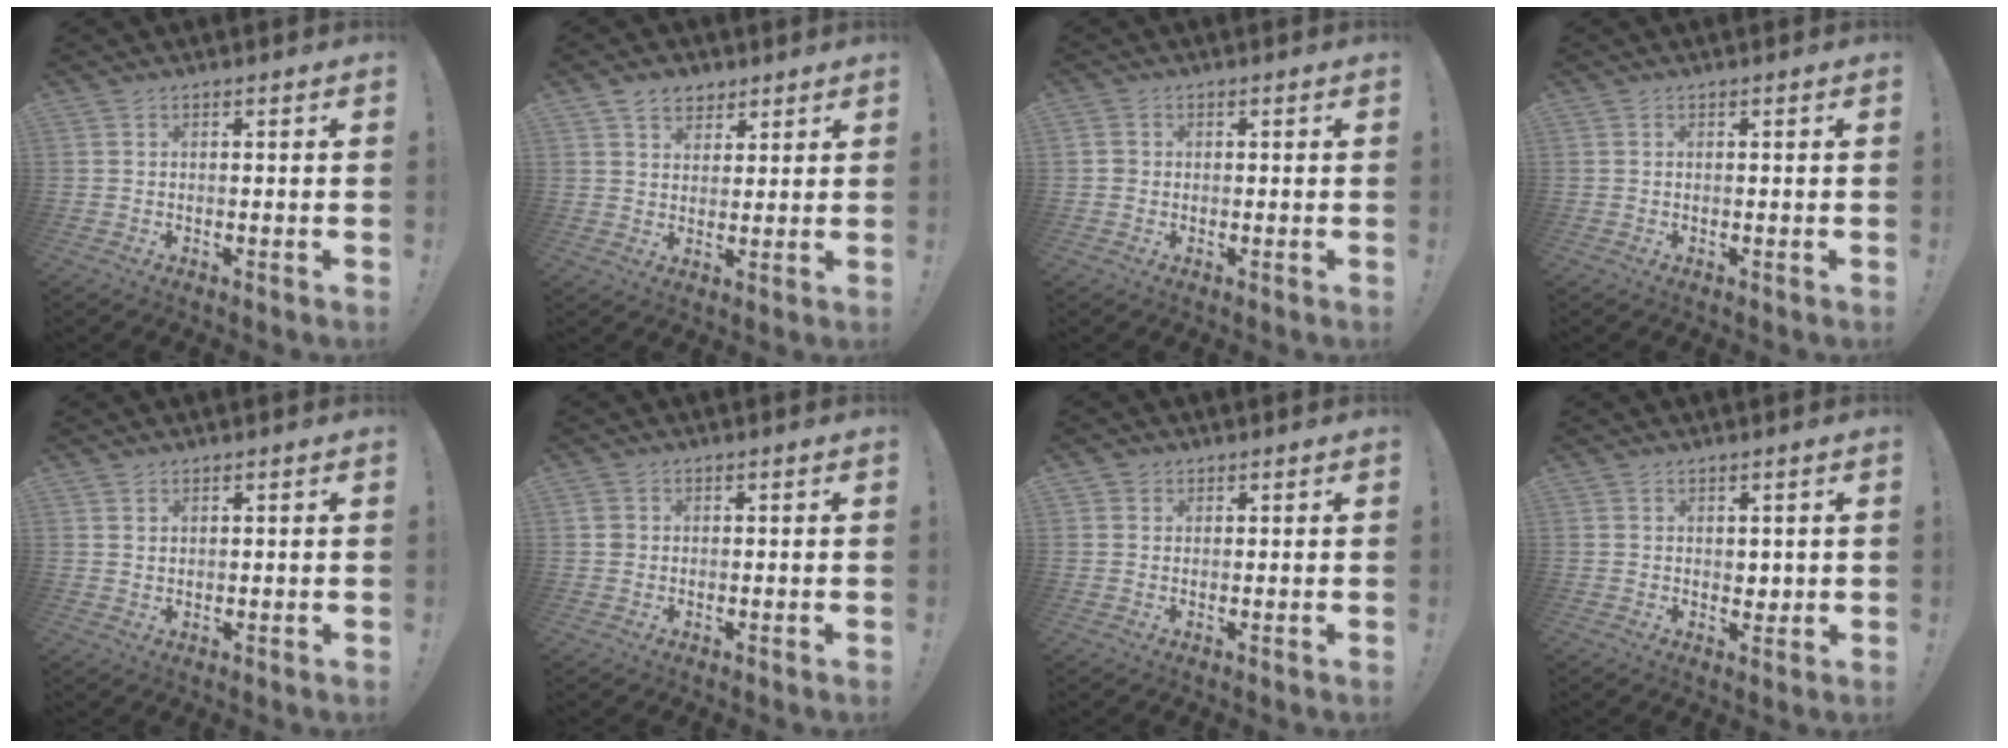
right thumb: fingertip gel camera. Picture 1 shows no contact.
{"total": 6.6, "force": [4.2, 4.8, 1.8], "torque": [-0.026, -0.018, 0.080]}
{"total": 2.1, "force": [0.1, 2.0, 0.6], "torque": [-0.006, 0.004, 0.001]}
{"total": 0.0}
{"total": 1.6, "force": [1.3, 0.8, 0.4], "torque": [0.007, -0.009, 0.021]}
{"total": 1.9, "force": [0.1, 1.8, 0.6], "torque": [-0.006, 0.003, 0.002]}
{"total": 1.9, "force": [1.0, 1.5, 0.3], "torque": [-0.004, -0.002, 0.018]}
{"total": 2.6, "force": [1.0, 2.2, 0.7], "torque": [0.014, -0.013, 0.013]}